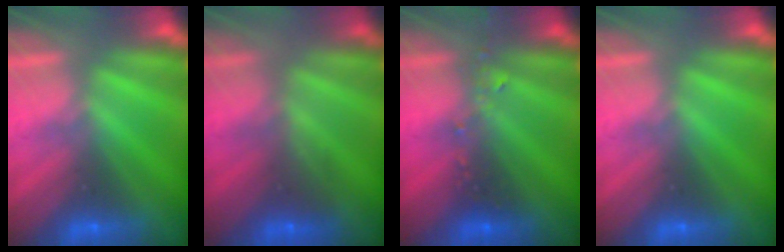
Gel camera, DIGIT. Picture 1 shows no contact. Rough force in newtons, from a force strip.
{"total": 2.1}
{"total": 2.4}
{"total": 0.0}